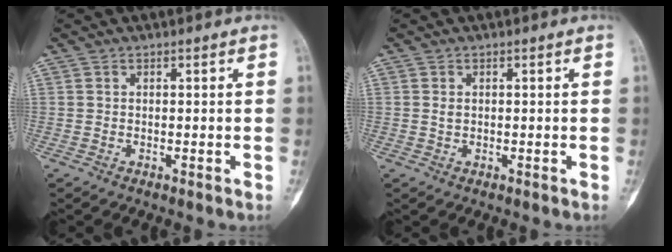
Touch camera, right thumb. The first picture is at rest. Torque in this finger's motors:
{"motor_torque": [0.12, 0.13, 0.17, -0.17, 0.08]}